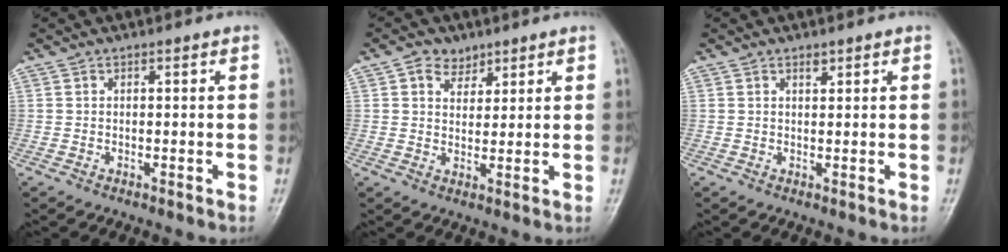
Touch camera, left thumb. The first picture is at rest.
{"total": 4.5, "force": [2.7, 3.3, 1.6], "torque": [-0.003, -0.014, 0.044]}
{"total": 1.0, "force": [0.8, 0.5, 0.5], "torque": [-0.004, -0.005, 0.012]}